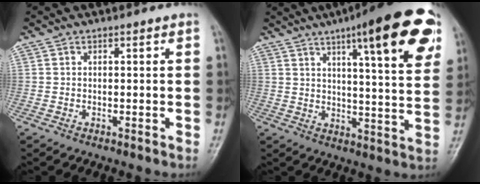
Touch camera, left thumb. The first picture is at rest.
{"total": 20.8, "force": [10.5, 4.4, 17.3], "torque": [-0.211, -0.024, 0.142]}